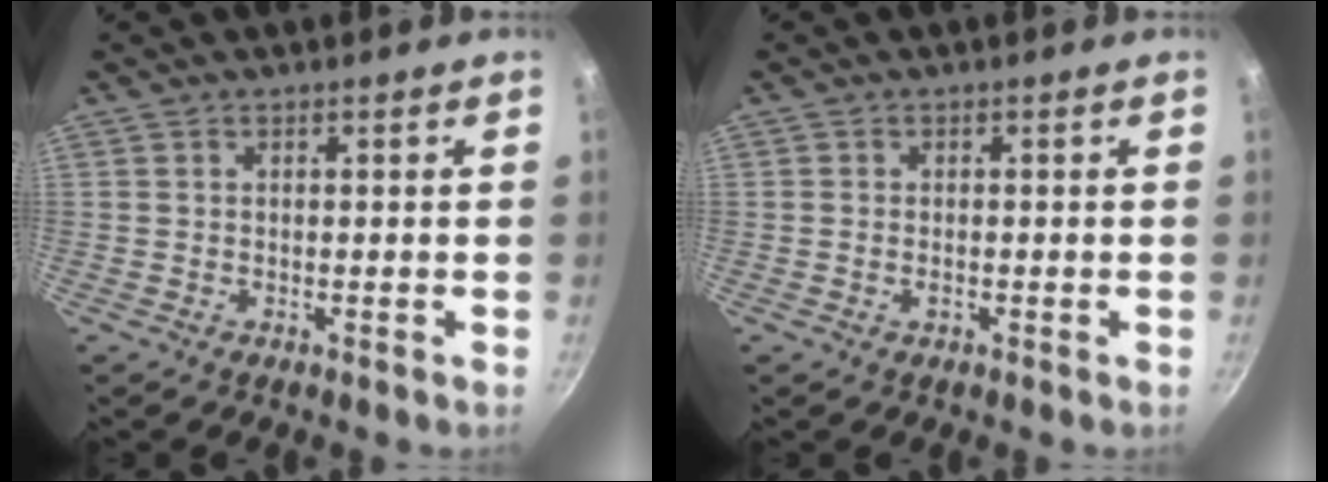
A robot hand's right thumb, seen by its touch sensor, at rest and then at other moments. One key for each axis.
{"total": 0.9, "fx": -0.4, "fy": 0.5, "fz": 0.6, "tx": -0.012, "ty": 0.001, "tz": -0.007}